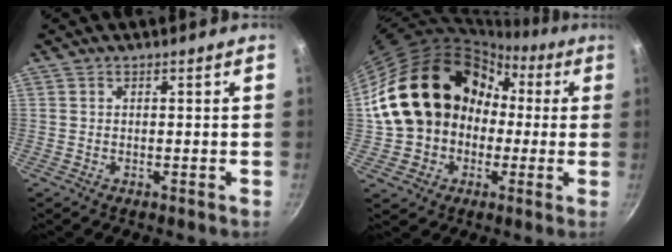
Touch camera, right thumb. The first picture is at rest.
{"total": 19.9, "force": [0.6, 16.7, 10.8], "torque": [-0.162, 0.057, 0.020]}